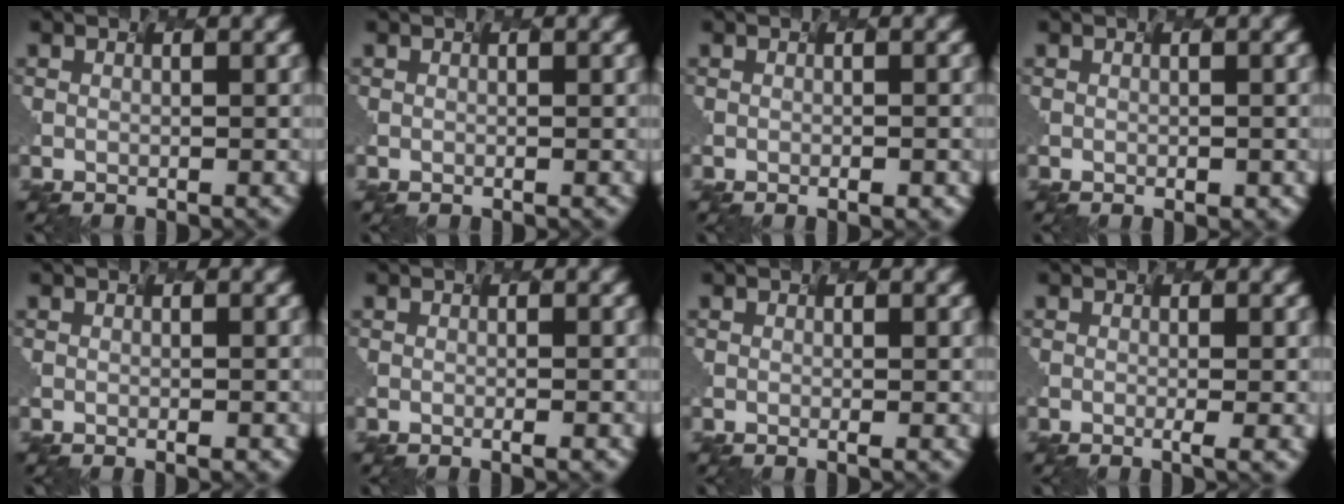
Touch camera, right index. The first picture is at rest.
{"total": 0.0}
{"total": 1.6, "force": [-0.3, 0.5, 1.5], "torque": [-0.007, 0.011, 0.007]}
{"total": 0.9, "force": [-0.3, 0.1, 0.8], "torque": [-0.003, 0.003, 0.009]}
{"total": 1.1, "force": [-0.2, 0.3, 1.1], "torque": [-0.002, 0.008, 0.005]}
{"total": 1.3, "force": [-0.1, 0.4, 1.3], "torque": [-0.003, 0.009, 0.003]}
{"total": 0.7, "force": [-0.1, 0.0, 0.7], "torque": [-0.009, -0.002, 0.004]}
{"total": 1.7, "force": [-0.7, -0.1, 1.5], "torque": [-0.026, 0.003, 0.004]}